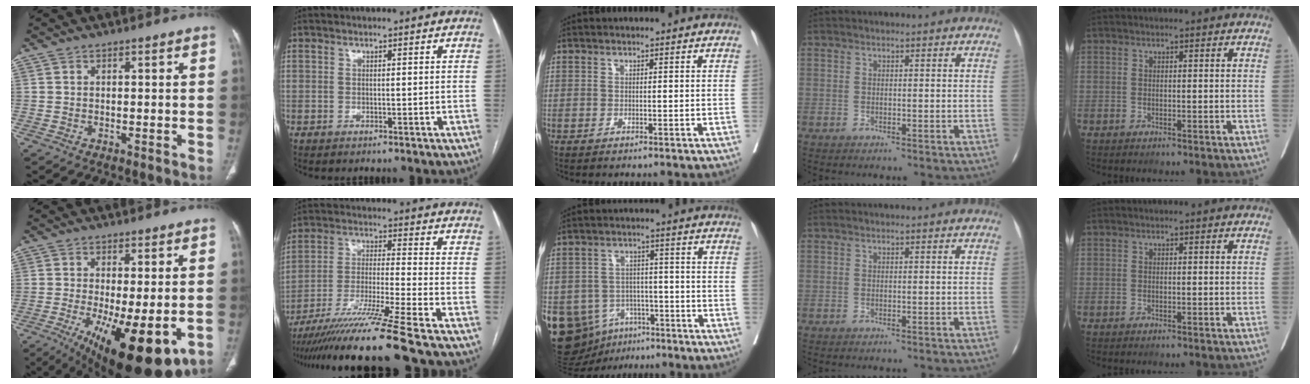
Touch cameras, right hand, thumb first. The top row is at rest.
{"thumb": {"total": 18.6, "force": [-6.5, 6.4, 16.2], "torque": [-0.231, -0.028, -0.081]}, "index": {"total": 15.9, "force": [-12.6, -3.1, 9.2], "torque": [-0.172, -0.034, -0.220]}, "middle": {"total": 17.4, "force": [-8.1, 13.5, 7.4], "torque": [-0.182, 0.017, -0.111]}}